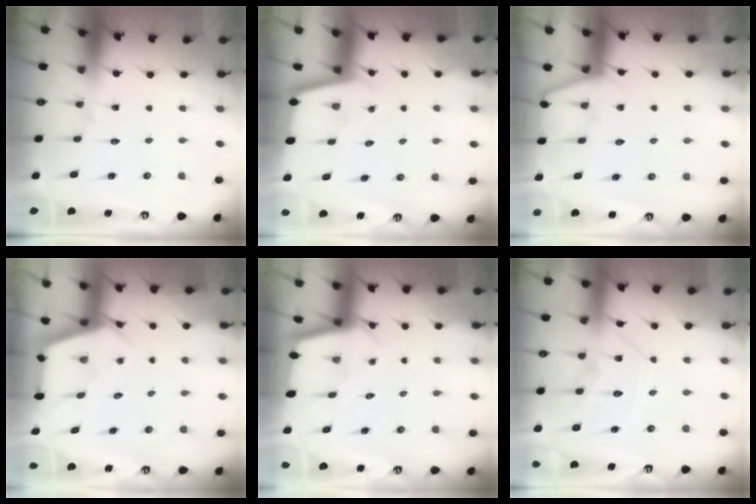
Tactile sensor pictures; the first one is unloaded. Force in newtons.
{"total": 2.8, "press": 2.8, "slide": 0.2}
{"total": 4.6, "press": 4.6, "slide": 0.6}
{"total": 2.9, "press": 2.8, "slide": 0.3}
{"total": 2.0, "press": 2.0, "slide": 0.2}
{"total": 12.2, "press": 12.1, "slide": 1.1}